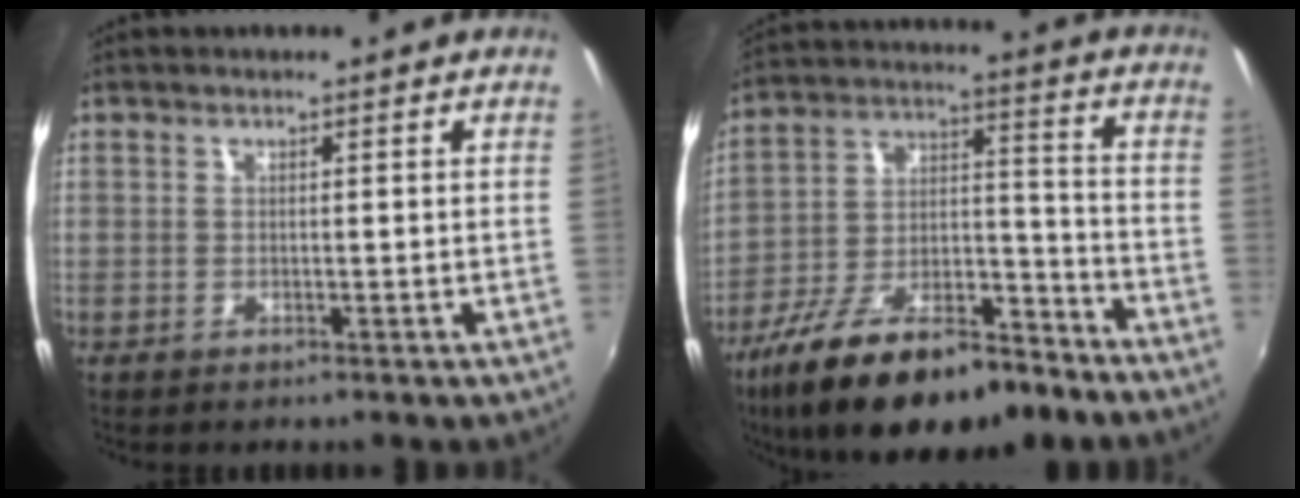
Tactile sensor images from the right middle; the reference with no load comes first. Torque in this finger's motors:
{"motor_torque": [1.11, -1.02, 0.87, 0.21]}